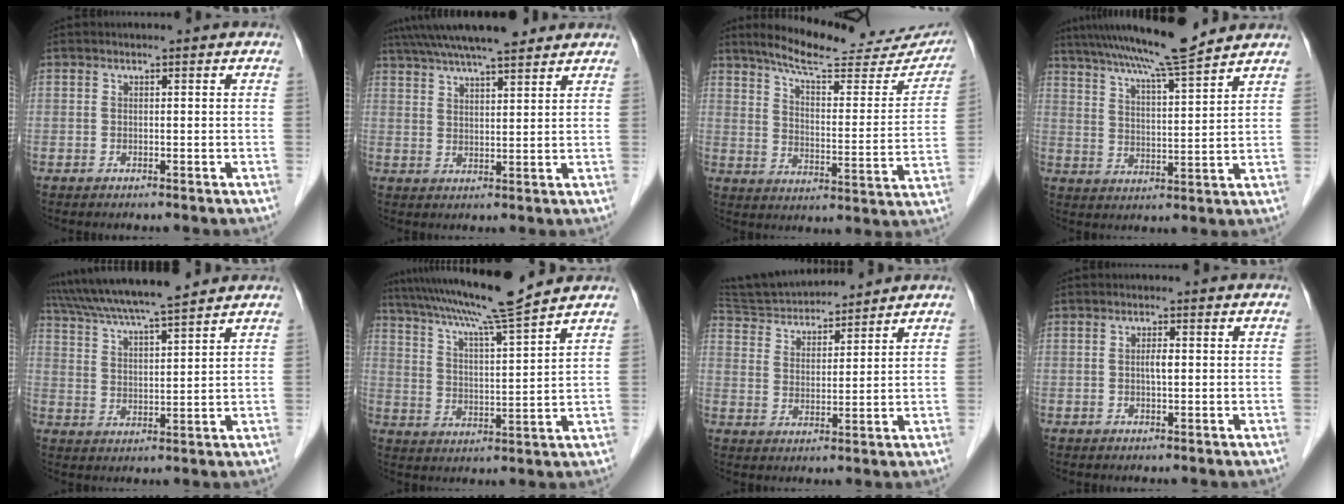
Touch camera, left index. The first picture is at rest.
{"total": 14.6, "force": [12.4, 2.1, 7.4], "torque": [-0.127, 0.034, 0.193]}
{"total": 22.0, "force": [19.6, 4.3, 9.0], "torque": [-0.119, -0.034, 0.252]}
{"total": 13.2, "force": [11.4, -0.6, 6.6], "torque": [-0.116, 0.012, 0.178]}
{"total": 14.3, "force": [12.6, 0.4, 6.6], "torque": [-0.123, 0.027, 0.205]}
{"total": 13.8, "force": [11.8, -1.5, 6.9], "torque": [-0.124, 0.005, 0.190]}
{"total": 12.5, "force": [11.8, 1.9, 3.5], "torque": [-0.068, 0.025, 0.209]}
{"total": 1.5, "force": [0.0, 0.3, 1.4], "torque": [-0.026, 0.001, -0.002]}